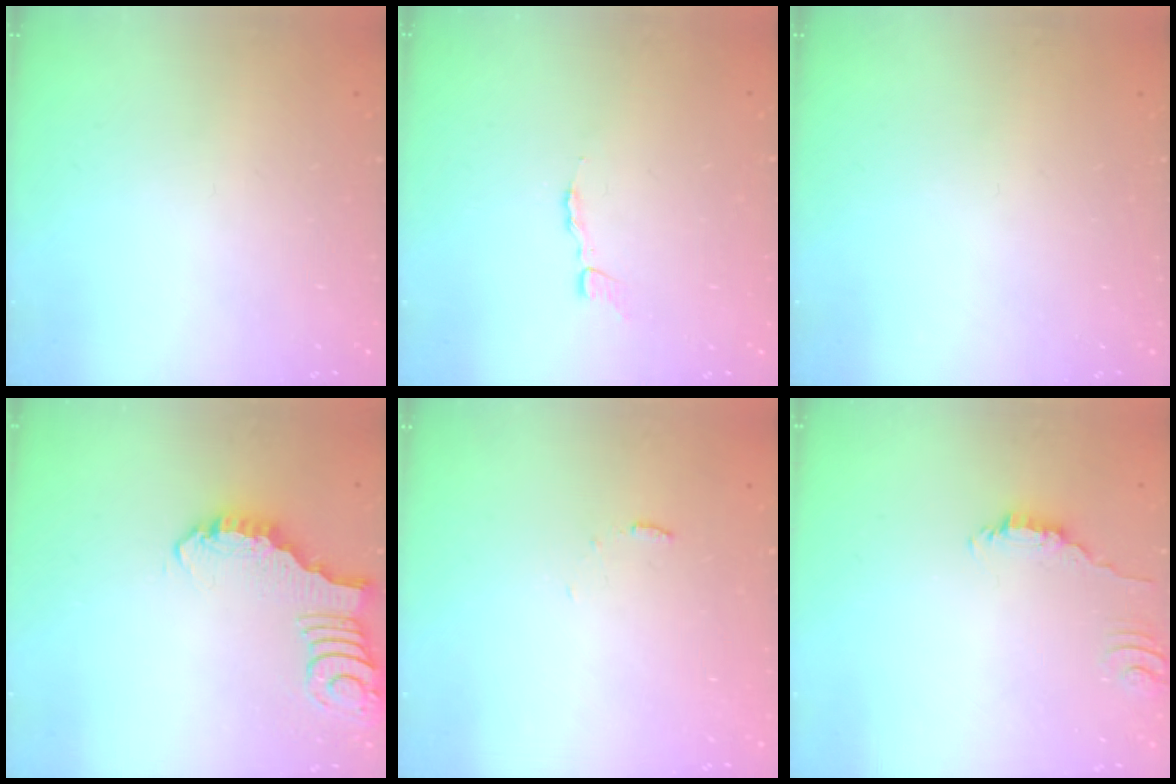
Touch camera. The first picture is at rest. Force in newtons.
{"total": 3.5, "press": 3.5, "slide": 0.3}
{"total": 0.0}
{"total": 4.2, "press": 4.2, "slide": 0.3}
{"total": 3.1, "press": 3.1, "slide": 0.3}
{"total": 2.6, "press": 2.6, "slide": 0.4}